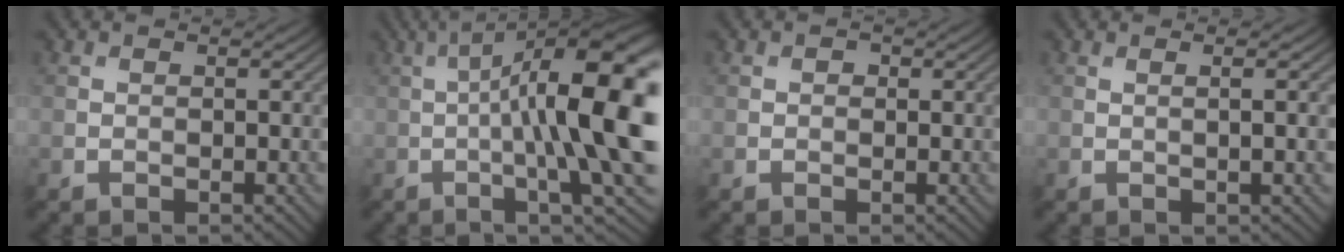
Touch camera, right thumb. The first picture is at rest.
{"total": 17.7, "force": [0.3, 4.6, 17.1], "torque": [-0.245, 0.013, 0.006]}
{"total": 0.7, "force": [0.1, 0.6, 0.4], "torque": [-0.002, -0.004, -0.003]}
{"total": 2.9, "force": [0.3, 0.6, 2.8], "torque": [-0.038, 0.010, 0.001]}